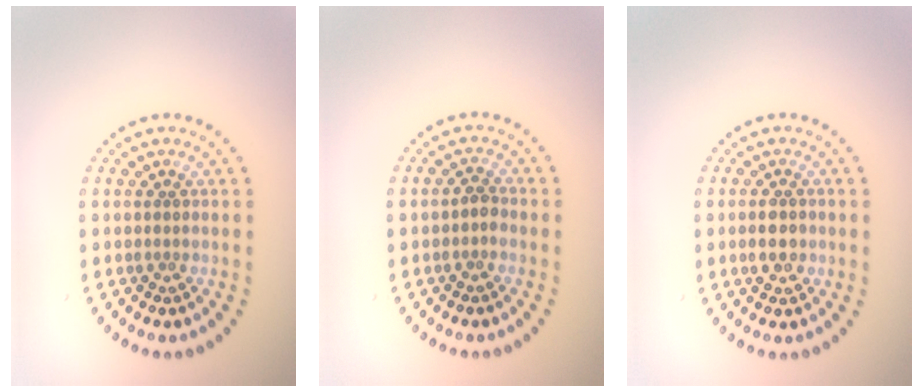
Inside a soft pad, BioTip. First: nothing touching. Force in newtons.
{"total": 1.0, "press": 0.9, "slide": 0.4}
{"total": 2.4, "press": 2.4, "slide": 0.0}